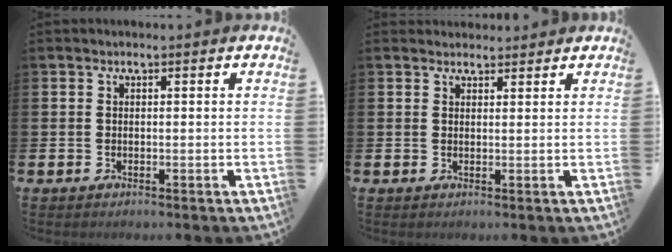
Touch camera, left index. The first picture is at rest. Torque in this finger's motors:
{"motor_torque": [0.21, -1.48, -0.07, -0.02]}